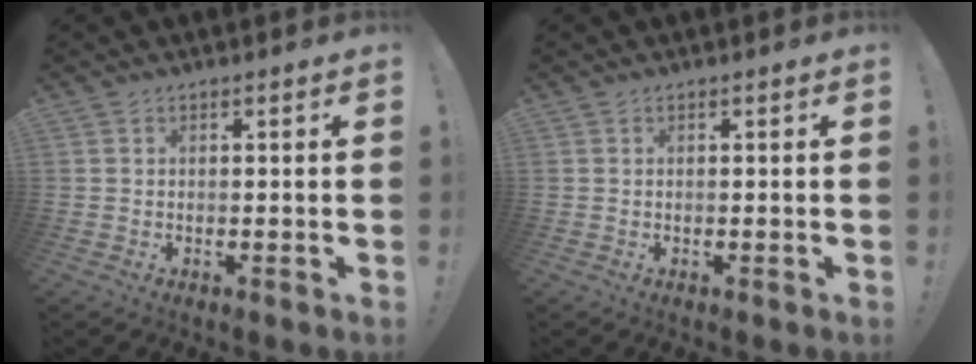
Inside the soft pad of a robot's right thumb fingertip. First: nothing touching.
{"total": 0.0}